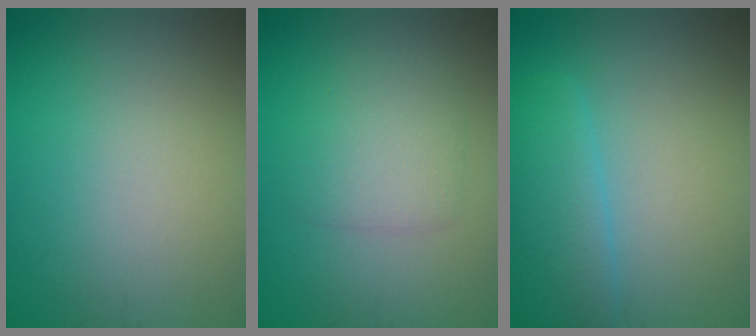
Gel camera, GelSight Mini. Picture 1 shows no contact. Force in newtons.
{"total": 2.8, "press": 2.8, "slide": 0.0}
{"total": 2.7, "press": 2.7, "slide": 0.0}